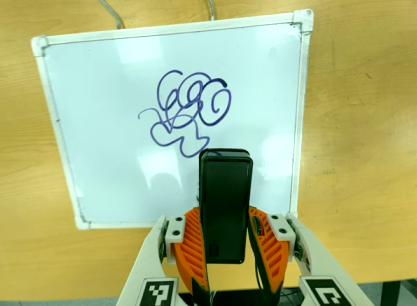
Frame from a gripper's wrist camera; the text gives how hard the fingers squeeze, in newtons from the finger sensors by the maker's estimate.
{"total": 5.1, "left": 3.4, "right": 6.7}